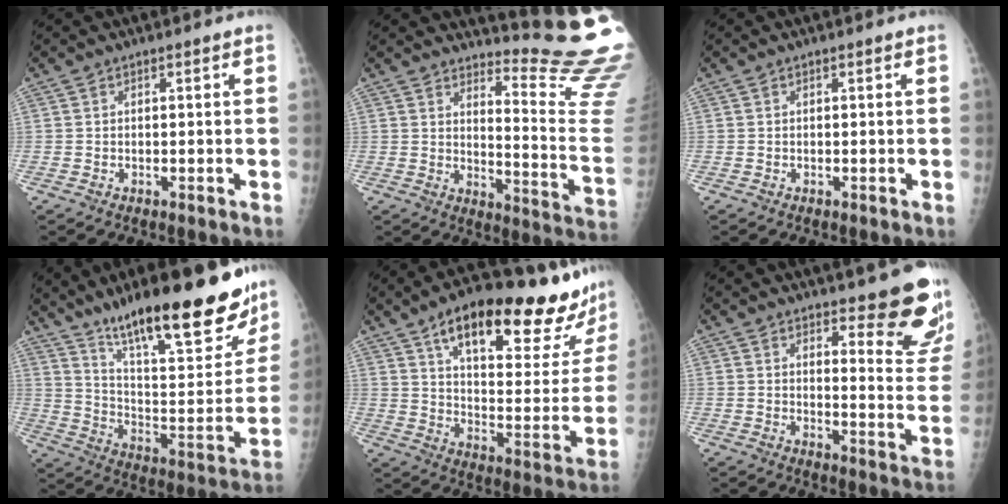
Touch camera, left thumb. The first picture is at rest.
{"total": 18.2, "force": [17.2, -0.7, 6.0], "torque": [-0.068, -0.229, 0.203]}
{"total": 0.0}
{"total": 29.6, "force": [20.7, 7.4, 19.8], "torque": [-0.261, -0.084, 0.319]}
{"total": 27.8, "force": [19.2, 7.8, 18.6], "torque": [-0.228, -0.068, 0.276]}
{"total": 13.8, "force": [10.1, 3.5, 8.9], "torque": [-0.067, -0.080, 0.120]}